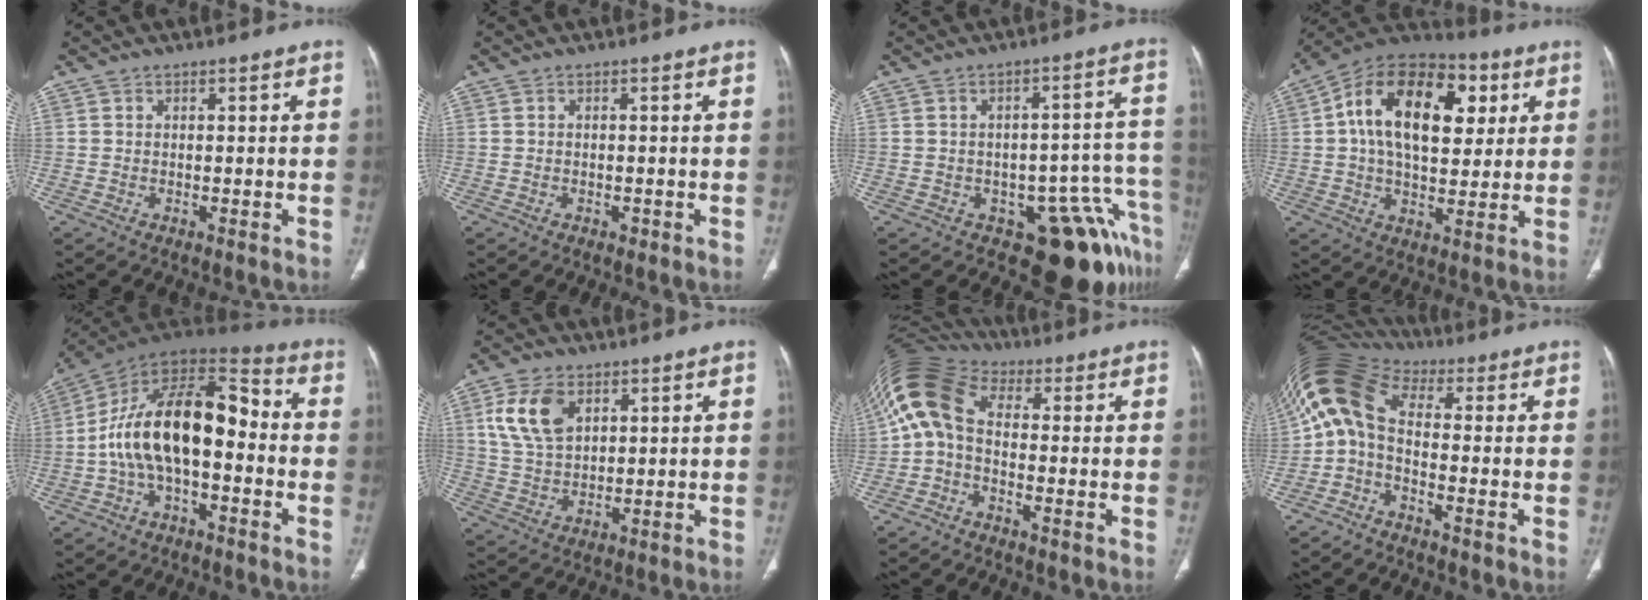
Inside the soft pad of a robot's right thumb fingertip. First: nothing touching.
{"total": 0.7, "force": [-0.4, 0.5, 0.3], "torque": [-0.005, 0.001, -0.005]}
{"total": 12.9, "force": [-8.3, 5.4, 8.2], "torque": [-0.028, 0.078, -0.105]}
{"total": 22.1, "force": [5.4, 13.2, 17.0], "torque": [-0.254, 0.012, 0.076]}
{"total": 19.4, "force": [-2.2, 10.0, 16.5], "torque": [-0.271, 0.058, -0.044]}
{"total": 10.0, "force": [4.1, 6.2, 6.7], "torque": [-0.122, -0.009, 0.085]}
{"total": 12.0, "force": [0.4, 7.7, 9.2], "torque": [-0.193, 0.046, -0.006]}
{"total": 10.4, "force": [-0.1, 6.1, 8.5], "torque": [-0.171, 0.055, -0.016]}